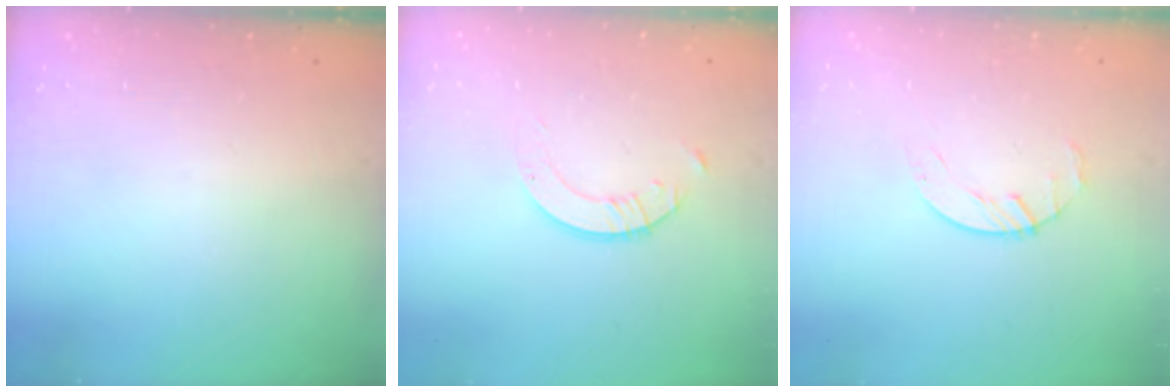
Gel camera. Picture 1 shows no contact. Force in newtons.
{"total": 2.3, "press": 2.3, "slide": 0.2}
{"total": 1.6, "press": 1.6, "slide": 0.3}